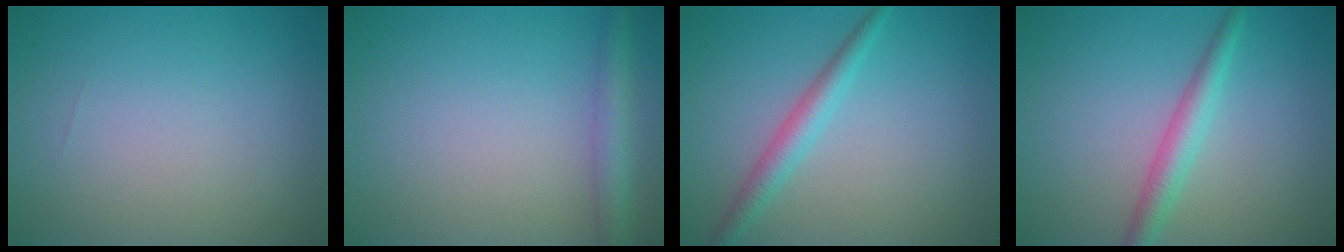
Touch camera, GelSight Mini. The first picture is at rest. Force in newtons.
{"total": 3.0, "press": 3.0, "slide": 0.1}
{"total": 2.5, "press": 2.5, "slide": 0.1}
{"total": 2.7, "press": 2.7, "slide": 0.1}